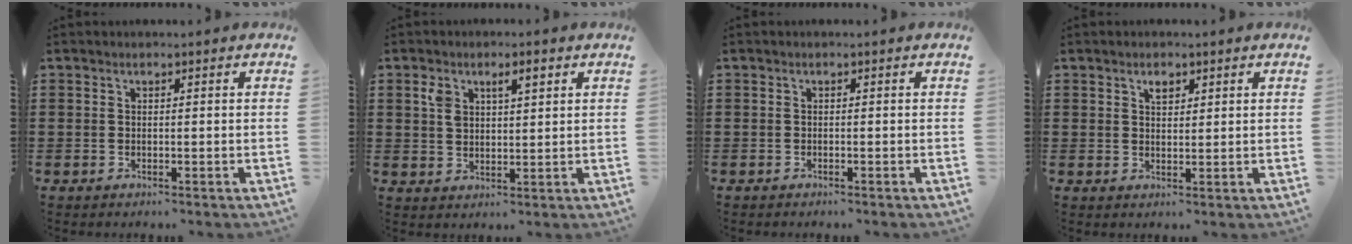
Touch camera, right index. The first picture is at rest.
{"total": 3.9, "force": [1.8, 1.8, 3.1], "torque": [-0.058, 0.005, 0.028]}
{"total": 0.0}
{"total": 1.9, "force": [1.1, 1.0, 1.2], "torque": [-0.020, 0.001, 0.017]}